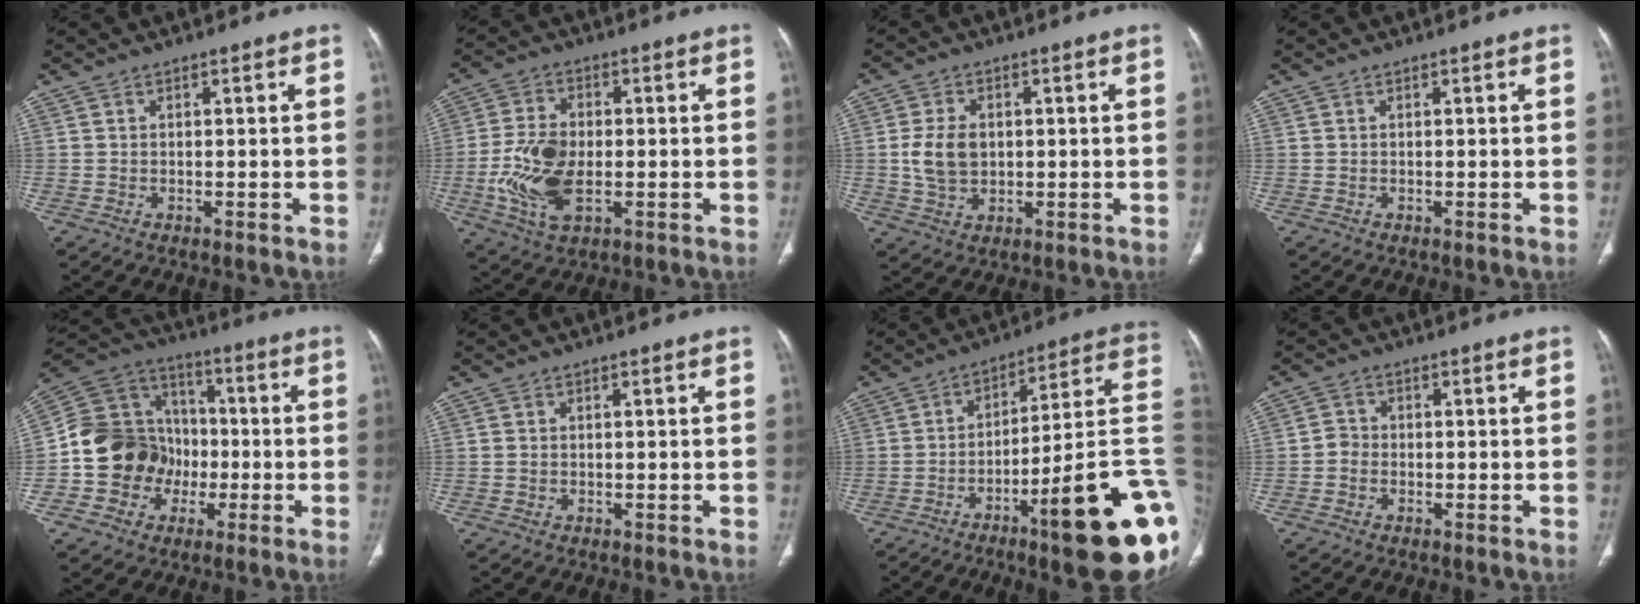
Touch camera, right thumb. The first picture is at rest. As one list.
[{"total": 11.5, "force": [-2.0, 6.6, 9.2], "torque": [-0.190, 0.002, -0.034]}, {"total": 7.2, "force": [0.3, 5.2, 5.0], "torque": [-0.087, 0.000, 0.013]}, {"total": 0.0}, {"total": 16.7, "force": [-3.5, 14.7, 7.2], "torque": [-0.095, 0.048, -0.060]}, {"total": 0.7, "force": [-0.1, 0.7, 0.2], "torque": [-0.001, 0.003, 0.000]}, {"total": 24.4, "force": [-8.6, 3.9, 22.5], "torque": [-0.224, 0.050, -0.121]}, {"total": 2.5, "force": [-0.9, 2.2, 0.8], "torque": [-0.003, 0.009, -0.024]}]